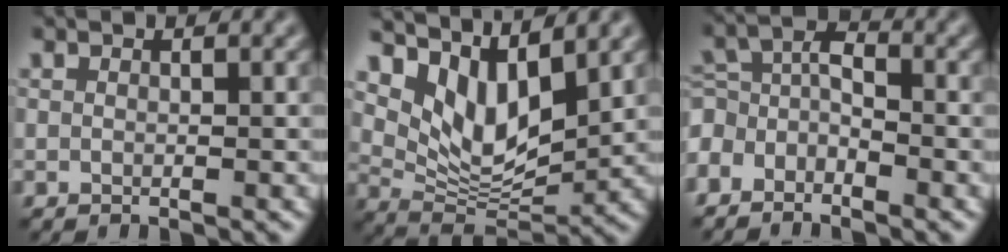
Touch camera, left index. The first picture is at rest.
{"total": 6.7, "force": [4.2, 2.9, 4.4], "torque": [-0.093, -0.012, 0.081]}
{"total": 3.2, "force": [-2.4, 1.5, 1.6], "torque": [-0.031, 0.007, -0.053]}